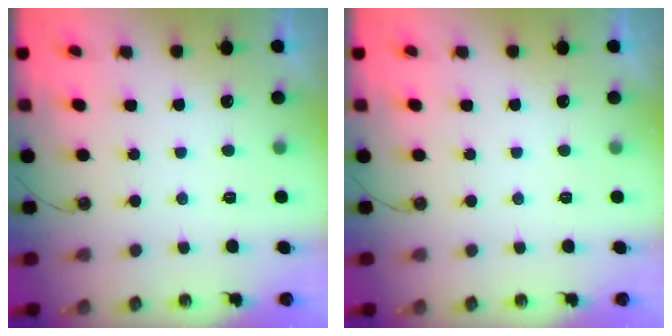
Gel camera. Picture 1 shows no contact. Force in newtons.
{"total": 0.0}